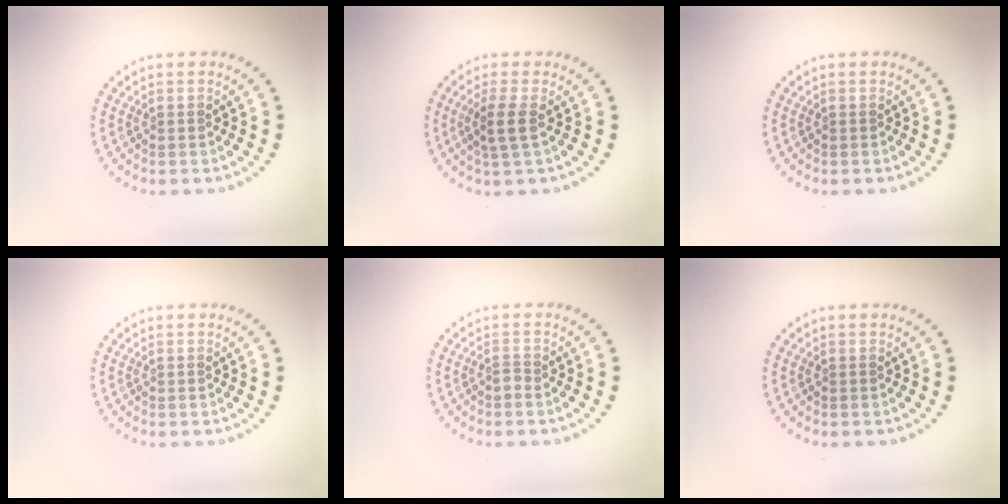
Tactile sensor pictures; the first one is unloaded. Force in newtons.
{"total": 2.2, "press": 1.9, "slide": 1.2}
{"total": 0.0}
{"total": 0.0}
{"total": 0.9, "press": 0.5, "slide": 0.7}
{"total": 0.0}